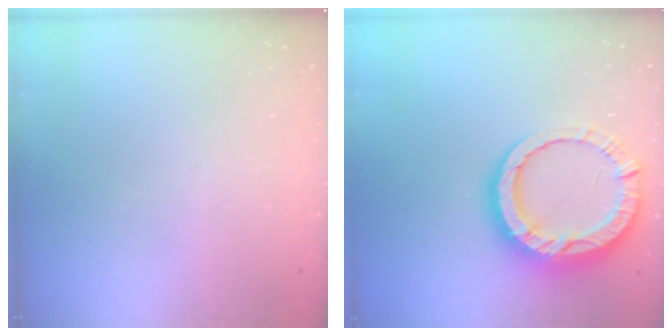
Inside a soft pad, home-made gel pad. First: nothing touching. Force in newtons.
{"total": 13.9, "press": 13.8, "slide": 1.5}